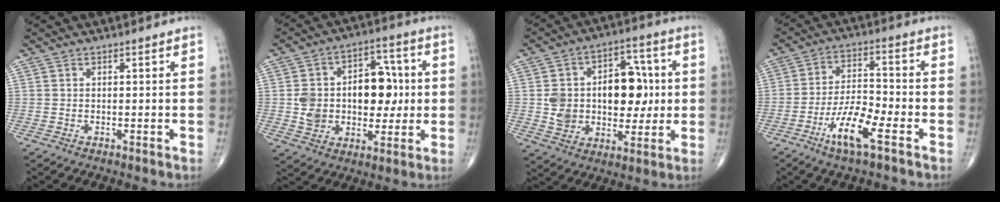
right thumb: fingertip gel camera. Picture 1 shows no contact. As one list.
[{"total": 16.4, "force": [0.7, 11.4, 11.9], "torque": [-0.140, 0.030, 0.021]}, {"total": 17.6, "force": [1.2, 12.1, 12.7], "torque": [-0.149, 0.023, 0.029]}, {"total": 9.9, "force": [-5.3, 2.4, 8.0], "torque": [-0.159, 0.027, -0.098]}]